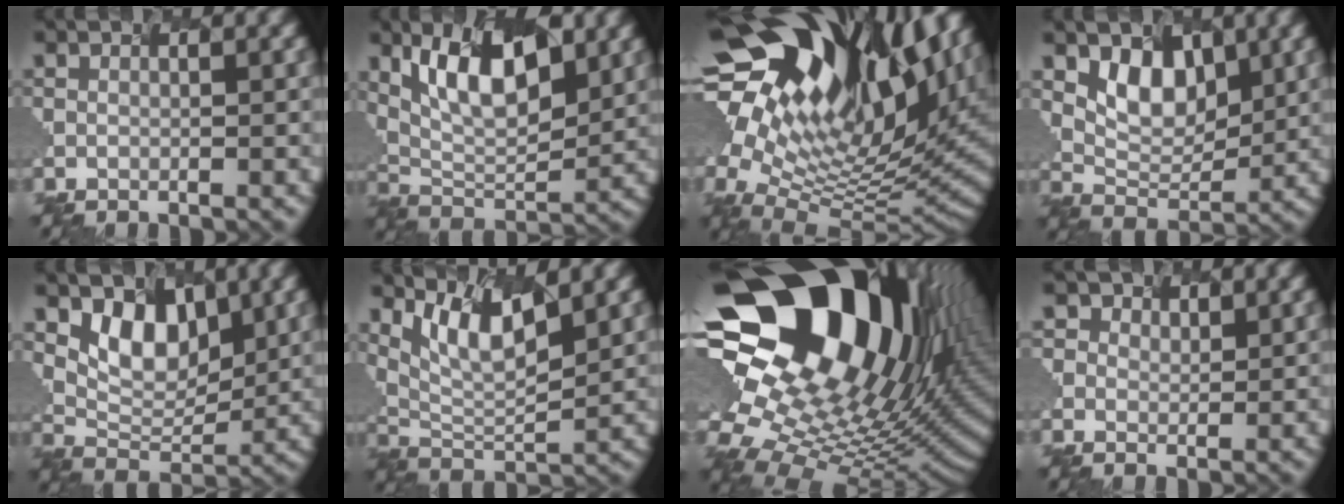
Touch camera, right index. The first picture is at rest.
{"total": 6.9, "force": [2.9, 3.1, 5.4], "torque": [-0.105, -0.006, 0.061]}
{"total": 18.8, "force": [8.0, 9.7, 14.0], "torque": [-0.227, 0.006, 0.163]}
{"total": 3.3, "force": [1.3, 2.3, 2.0], "torque": [-0.043, -0.013, 0.035]}
{"total": 3.8, "force": [1.6, 2.5, 2.4], "torque": [-0.049, -0.015, 0.041]}
{"total": 4.8, "force": [3.0, 1.3, 3.6], "torque": [-0.083, -0.012, 0.073]}
{"total": 21.3, "force": [7.2, 13.5, 14.9], "torque": [-0.291, 0.014, 0.158]}
{"total": 1.4, "force": [0.9, 0.6, -0.8], "torque": [0.003, -0.007, 0.027]}